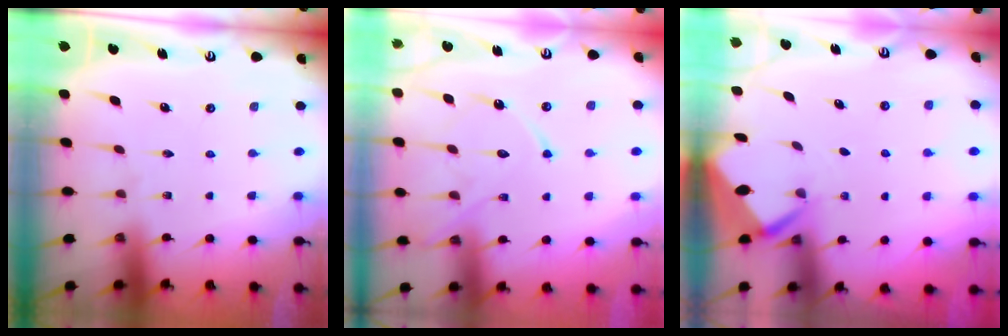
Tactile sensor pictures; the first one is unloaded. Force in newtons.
{"total": 13.6, "press": 13.5, "slide": 1.2}
{"total": 2.5, "press": 2.5, "slide": 0.3}